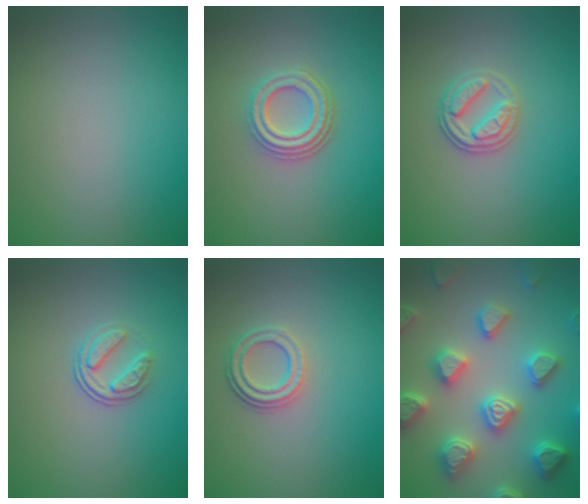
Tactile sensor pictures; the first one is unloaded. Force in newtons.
{"total": 4.0, "press": 3.1, "slide": 2.5}
{"total": 2.7, "press": 2.7, "slide": 0.5}
{"total": 2.3, "press": 1.7, "slide": 1.6}
{"total": 3.1, "press": 2.4, "slide": 2.0}
{"total": 7.3, "press": 7.1, "slide": 1.6}